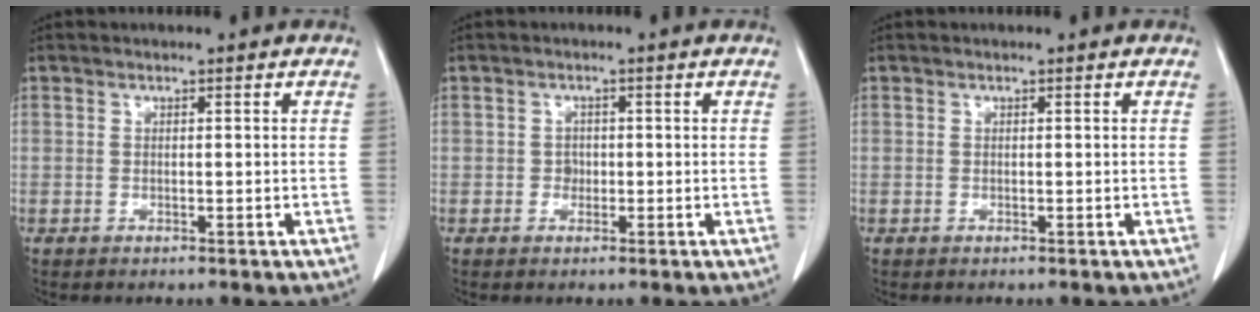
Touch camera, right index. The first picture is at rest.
{"total": 1.2, "force": [-0.3, 1.1, 0.5], "torque": [-0.004, 0.005, -0.004]}
{"total": 0.0}